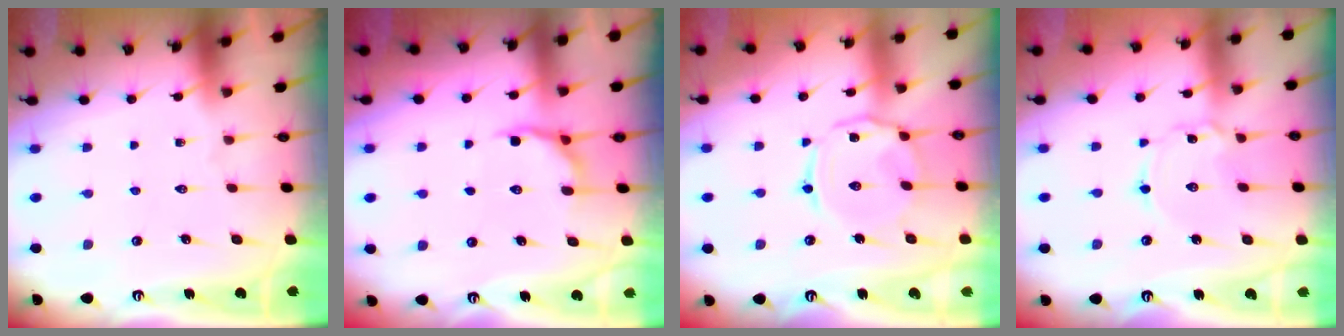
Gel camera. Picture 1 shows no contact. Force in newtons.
{"total": 5.0, "press": 4.5, "slide": 2.3}
{"total": 7.2, "press": 7.2, "slide": 0.6}
{"total": 2.4, "press": 2.4, "slide": 0.1}